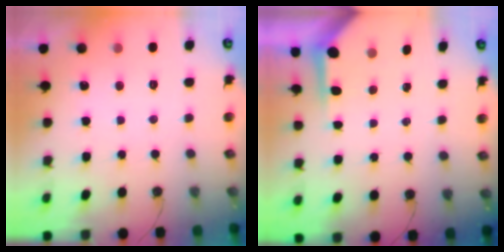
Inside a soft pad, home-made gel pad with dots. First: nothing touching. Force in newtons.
{"total": 3.7, "press": 3.7, "slide": 0.4}